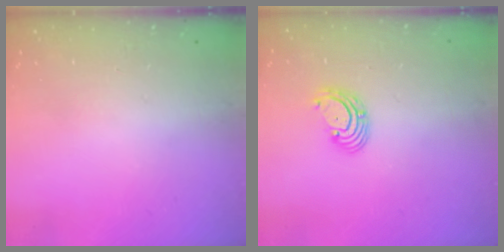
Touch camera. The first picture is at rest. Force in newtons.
{"total": 2.8, "press": 2.8, "slide": 0.2}